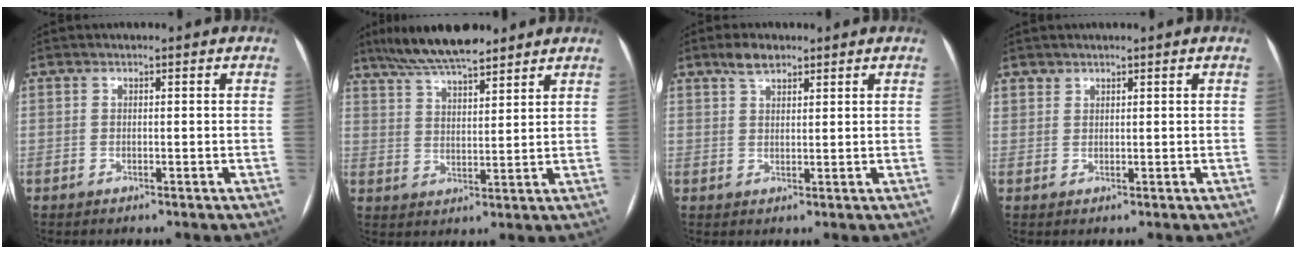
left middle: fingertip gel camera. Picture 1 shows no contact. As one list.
[{"total": 11.7, "force": [9.7, 2.3, 6.2], "torque": [-0.108, 0.026, 0.170]}, {"total": 3.2, "force": [2.4, 1.3, 1.7], "torque": [-0.033, 0.009, 0.044]}, {"total": 1.0, "force": [0.9, 0.6, -0.1], "torque": [0.008, 0.003, 0.014]}]